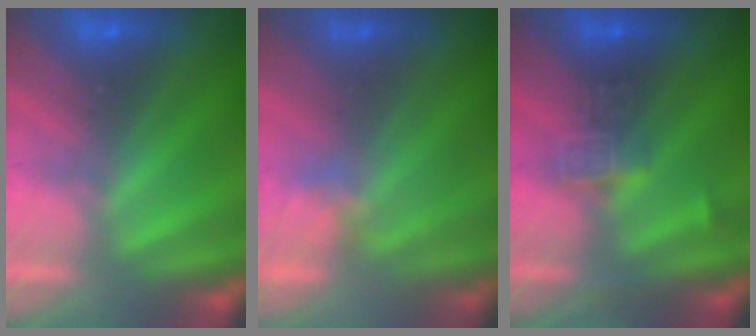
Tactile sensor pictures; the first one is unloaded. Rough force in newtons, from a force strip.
{"total": 2.3}
{"total": 2.9}